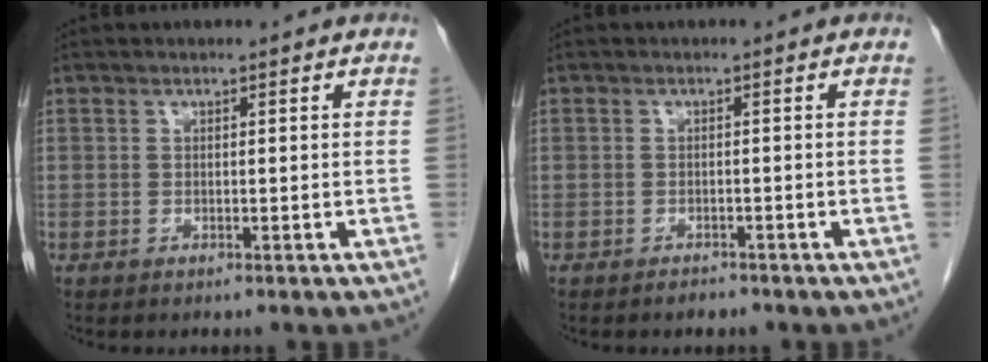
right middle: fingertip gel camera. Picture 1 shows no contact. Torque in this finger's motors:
{"motor_torque": [0.49, -0.33, 0.00, -0.01]}